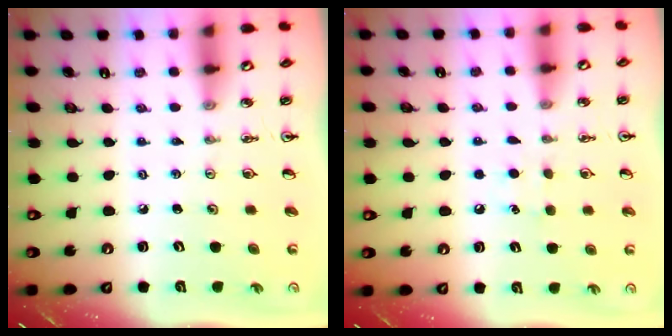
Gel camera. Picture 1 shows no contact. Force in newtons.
{"total": 6.6, "press": 6.5, "slide": 0.7}